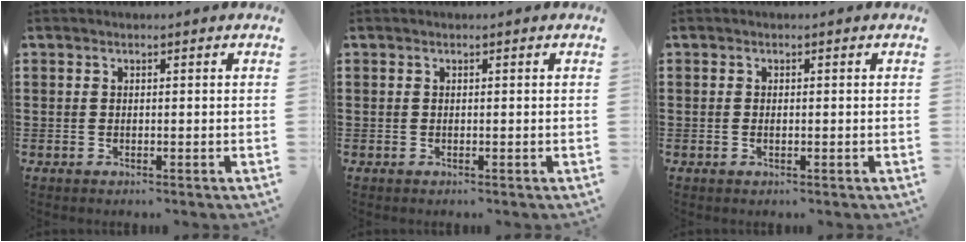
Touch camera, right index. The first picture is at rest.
{"total": 0.0}
{"total": 0.5, "force": [-0.1, 0.2, 0.5], "torque": [-0.011, -0.001, -0.001]}